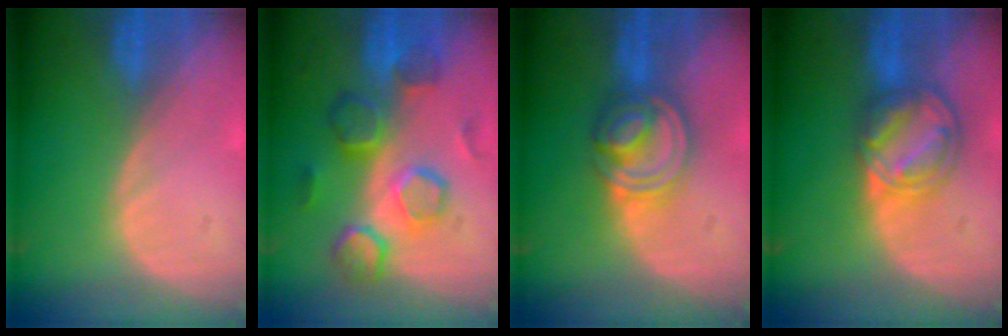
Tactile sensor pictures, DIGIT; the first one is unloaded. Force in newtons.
{"total": 8.7, "press": 8.6, "slide": 1.5}
{"total": 7.4, "press": 6.5, "slide": 3.5}
{"total": 8.2, "press": 6.9, "slide": 4.4}